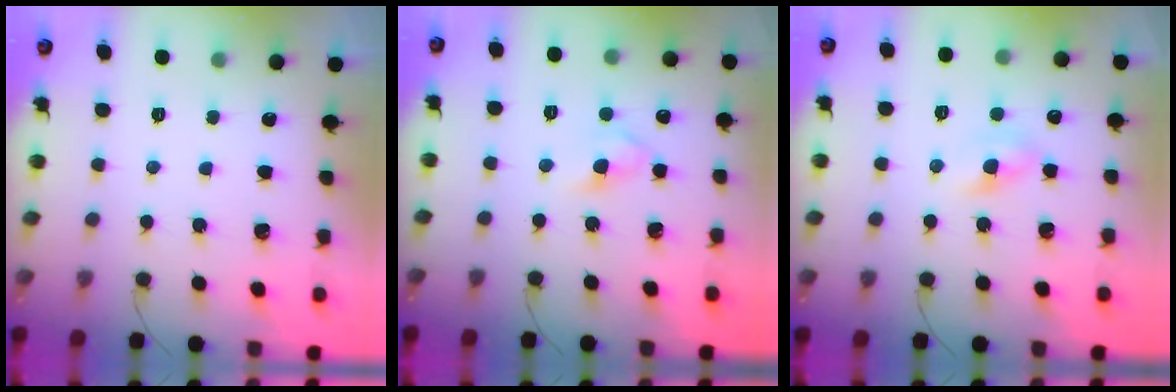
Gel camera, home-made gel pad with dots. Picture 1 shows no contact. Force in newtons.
{"total": 4.2, "press": 4.0, "slide": 1.3}
{"total": 3.3, "press": 3.1, "slide": 1.3}